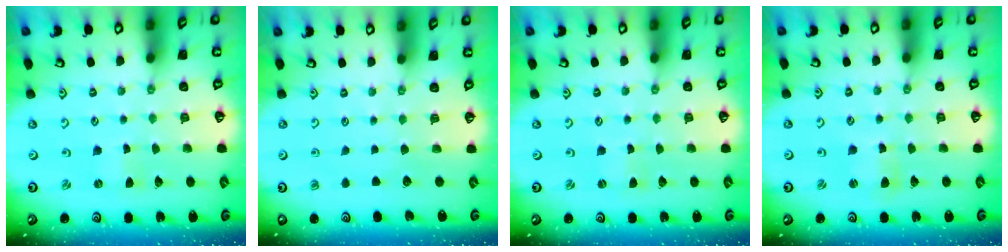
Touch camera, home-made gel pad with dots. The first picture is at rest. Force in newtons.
{"total": 0.0}
{"total": 0.0}
{"total": 2.7, "press": 2.6, "slide": 0.3}